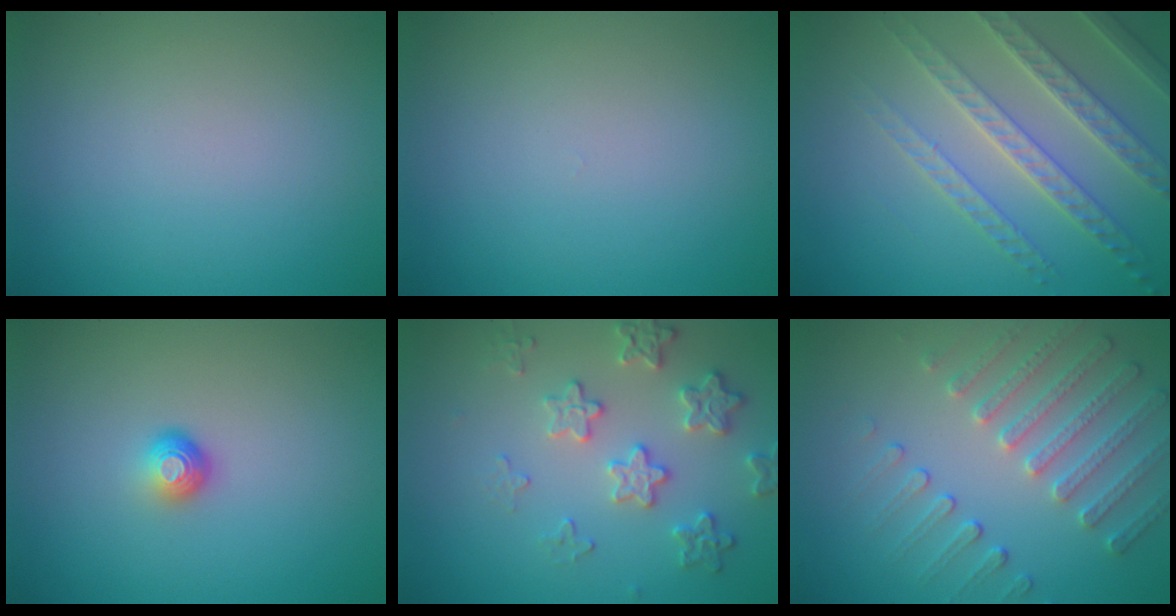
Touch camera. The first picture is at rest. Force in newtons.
{"total": 0.0}
{"total": 4.4, "press": 4.2, "slide": 1.5}
{"total": 1.7, "press": 1.1, "slide": 1.3}
{"total": 3.7, "press": 3.5, "slide": 1.3}
{"total": 4.0, "press": 3.7, "slide": 1.6}